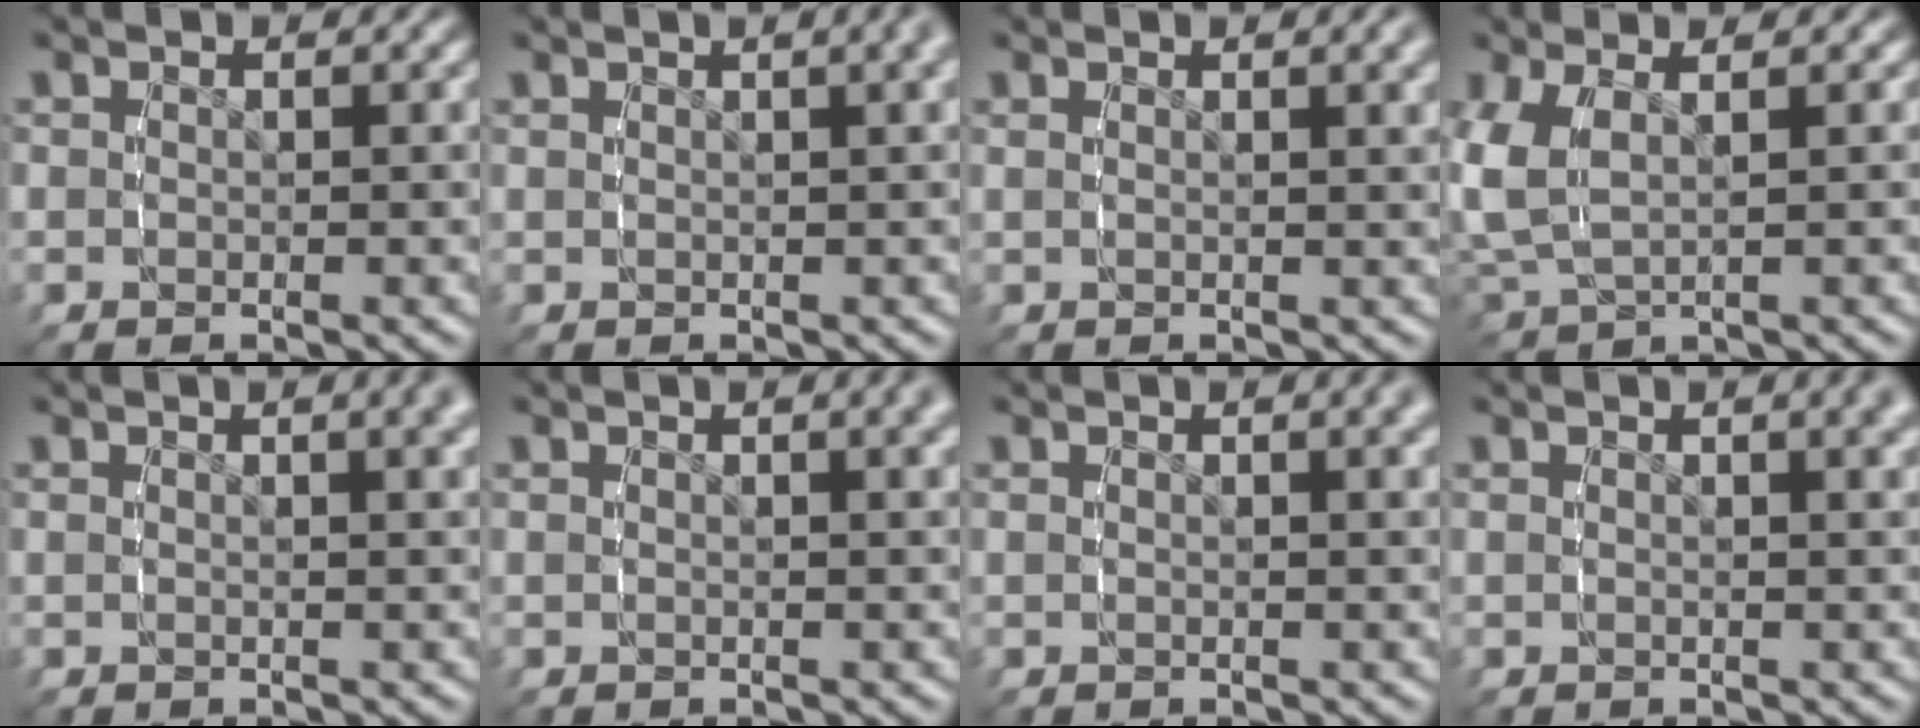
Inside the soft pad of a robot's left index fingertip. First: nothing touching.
{"total": 4.1, "force": [1.9, 0.9, 3.4], "torque": [-0.024, 0.025, 0.024]}
{"total": 2.3, "force": [1.2, -0.1, 2.0], "torque": [-0.024, 0.006, 0.020]}
{"total": 5.5, "force": [1.3, 3.7, 3.8], "torque": [-0.111, -0.004, 0.033]}
{"total": 3.8, "force": [2.0, 0.7, 3.2], "torque": [-0.030, 0.016, 0.027]}
{"total": 3.1, "force": [1.6, 0.4, 2.6], "torque": [-0.024, 0.013, 0.023]}
{"total": 2.8, "force": [1.5, 0.2, 2.3], "torque": [-0.021, 0.010, 0.022]}
{"total": 3.4, "force": [1.8, 0.5, 2.8], "torque": [-0.027, 0.013, 0.025]}